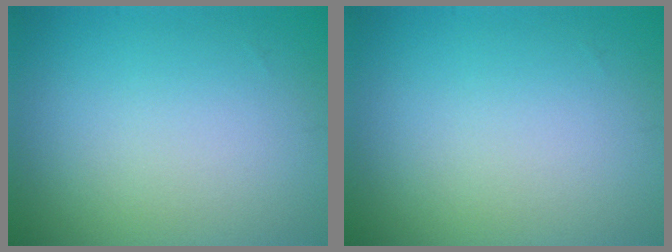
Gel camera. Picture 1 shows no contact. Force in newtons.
{"total": 0.0}